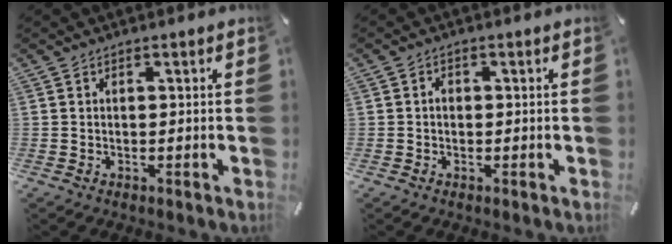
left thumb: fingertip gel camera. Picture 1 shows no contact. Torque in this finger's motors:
{"motor_torque": [0.38, 0.30, 0.17, -0.02, 0.00]}